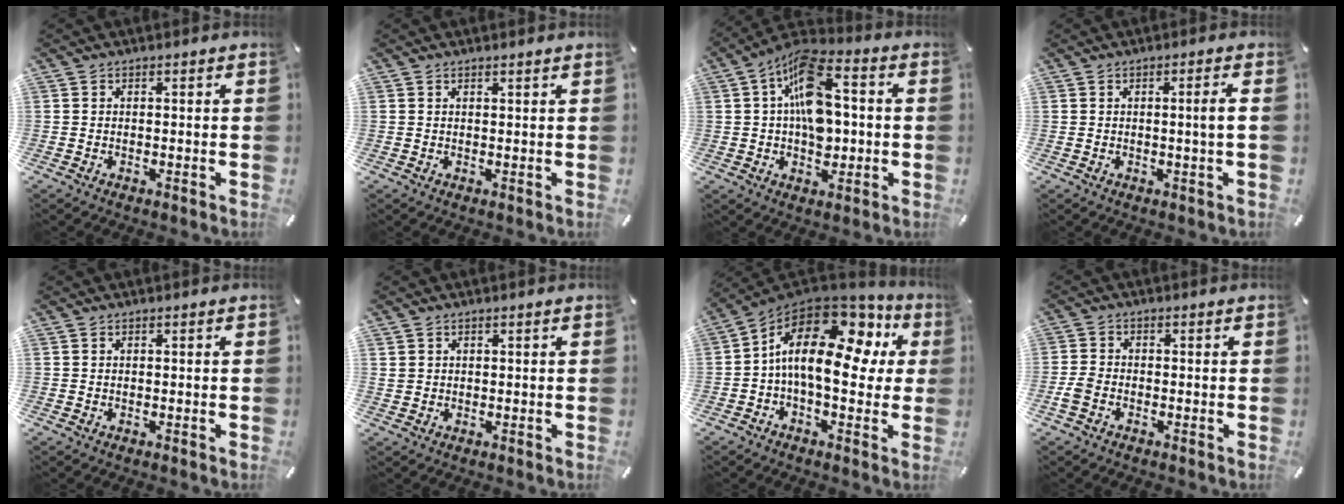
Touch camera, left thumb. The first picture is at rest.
{"total": 0.7, "force": [0.6, -0.1, 0.3], "torque": [-0.006, -0.003, 0.011]}
{"total": 14.4, "force": [0.9, 8.8, 11.4], "torque": [-0.206, 0.005, 0.018]}
{"total": 3.6, "force": [0.2, -0.1, 3.6], "torque": [-0.065, -0.005, 0.000]}
{"total": 0.0}
{"total": 1.5, "force": [0.9, 1.2, 0.1], "torque": [-0.001, 0.001, 0.018]}
{"total": 19.3, "force": [3.6, 9.8, 16.3], "torque": [-0.280, -0.017, 0.056]}
{"total": 2.9, "force": [-1.2, 1.8, 1.9], "torque": [-0.039, 0.004, -0.023]}